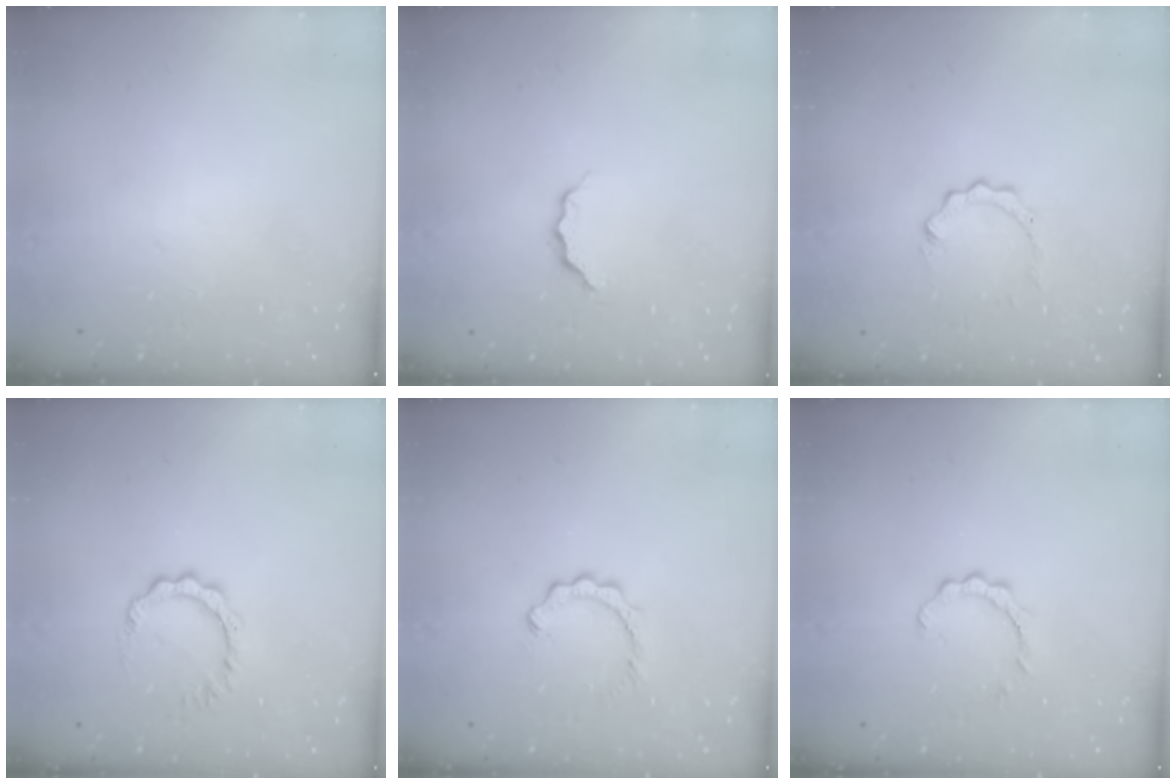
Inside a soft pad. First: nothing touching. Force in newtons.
{"total": 3.7, "press": 3.7, "slide": 0.4}
{"total": 2.3, "press": 2.3, "slide": 0.2}
{"total": 4.9, "press": 4.9, "slide": 0.1}
{"total": 2.8, "press": 2.8, "slide": 0.3}
{"total": 2.9, "press": 2.9, "slide": 0.3}